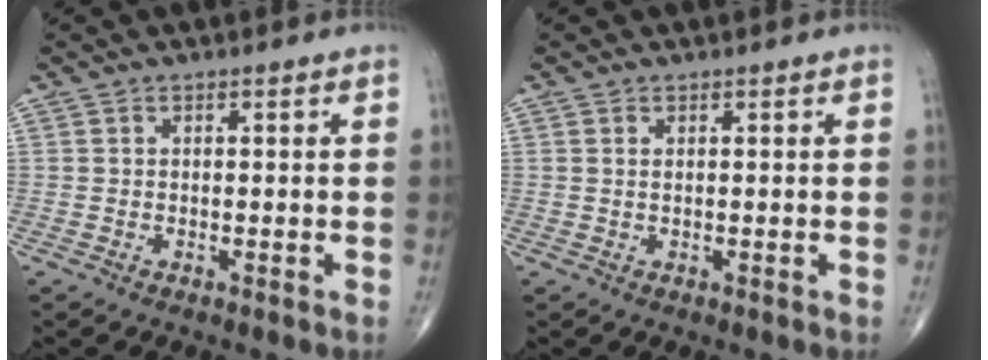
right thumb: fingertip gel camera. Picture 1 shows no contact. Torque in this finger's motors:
{"motor_torque": [-0.21, 0.00, -0.21, -0.08, -0.02]}